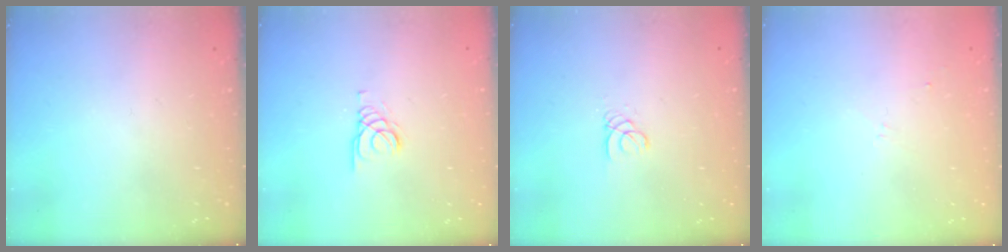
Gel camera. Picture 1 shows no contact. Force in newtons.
{"total": 1.4, "press": 1.4, "slide": 0.2}
{"total": 1.8, "press": 1.8, "slide": 0.2}
{"total": 2.2, "press": 2.1, "slide": 0.7}